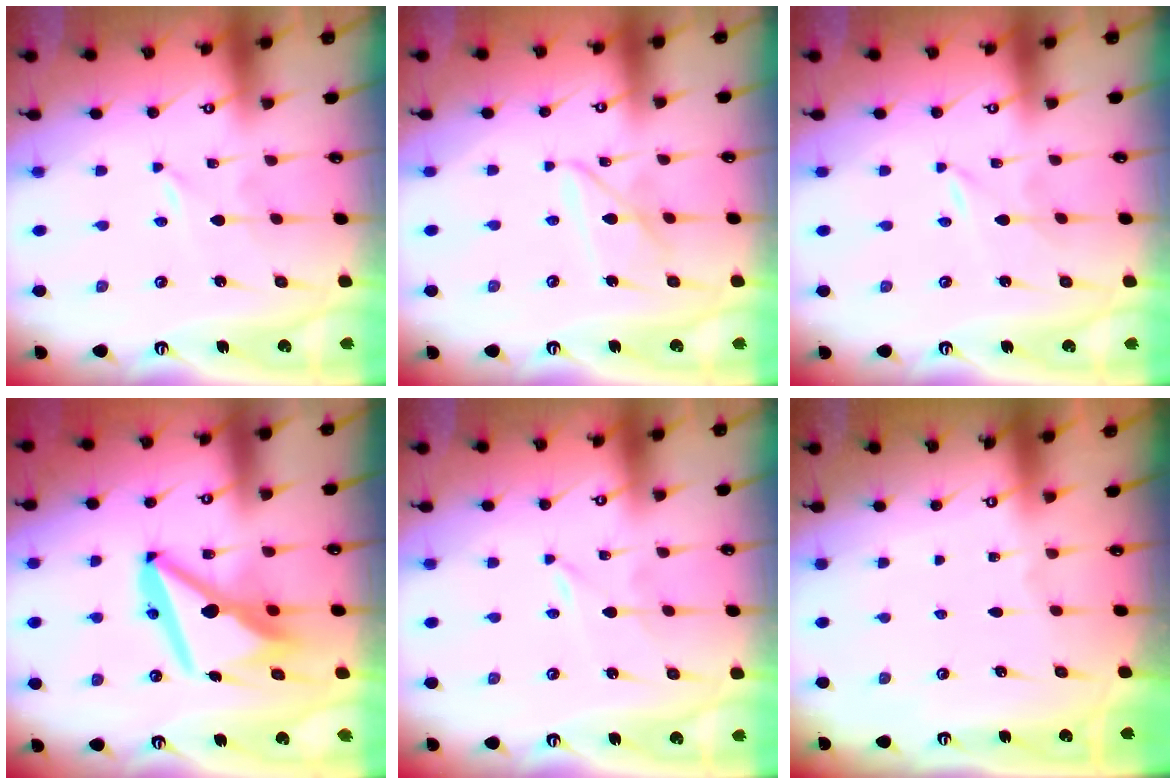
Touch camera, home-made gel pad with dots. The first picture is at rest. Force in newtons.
{"total": 9.0, "press": 9.0, "slide": 0.6}
{"total": 0.0}
{"total": 13.8, "press": 13.7, "slide": 2.1}
{"total": 0.0}
{"total": 0.0}